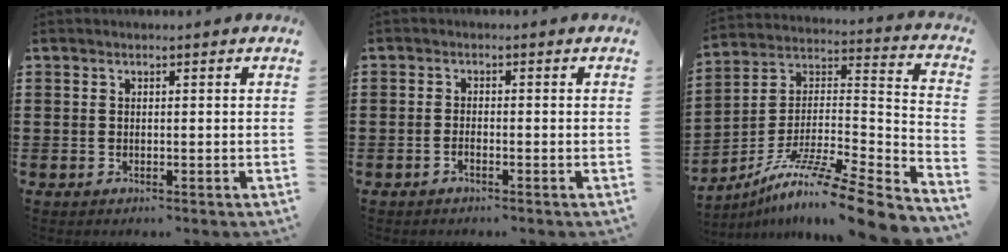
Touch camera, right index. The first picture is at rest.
{"total": 1.1, "force": [-0.9, 0.1, 0.7], "torque": [-0.016, -0.007, -0.015]}
{"total": 10.8, "force": [-8.5, 0.4, 6.7], "torque": [-0.114, -0.001, -0.161]}